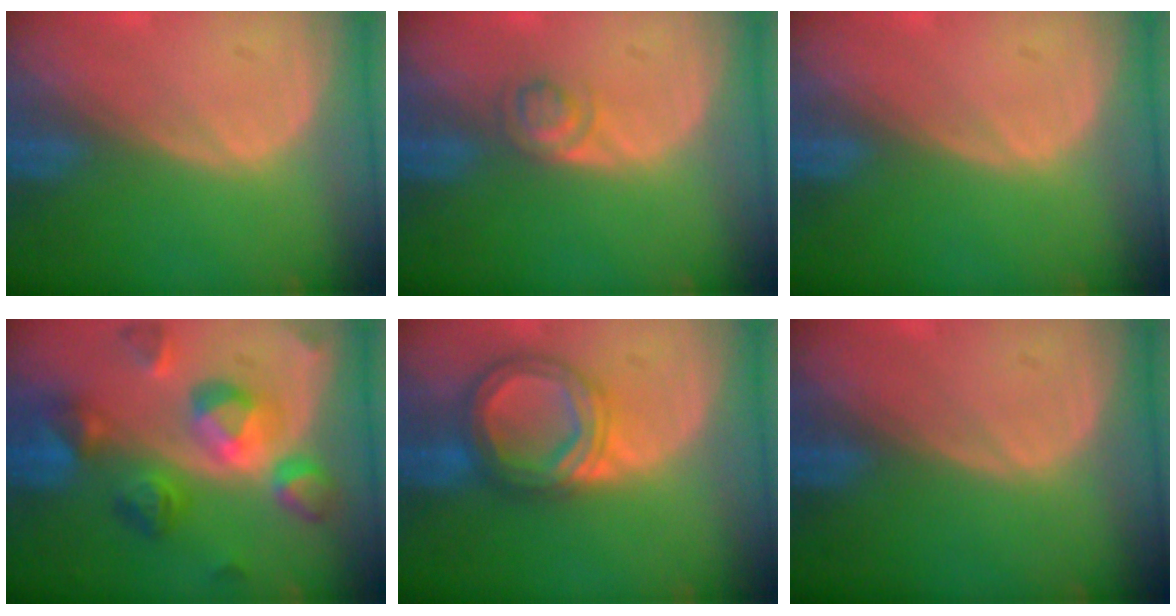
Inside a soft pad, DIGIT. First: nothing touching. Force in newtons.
{"total": 2.7, "press": 2.7, "slide": 0.2}
{"total": 0.0}
{"total": 10.2, "press": 10.2, "slide": 0.8}
{"total": 7.2, "press": 7.2, "slide": 0.6}
{"total": 0.0}